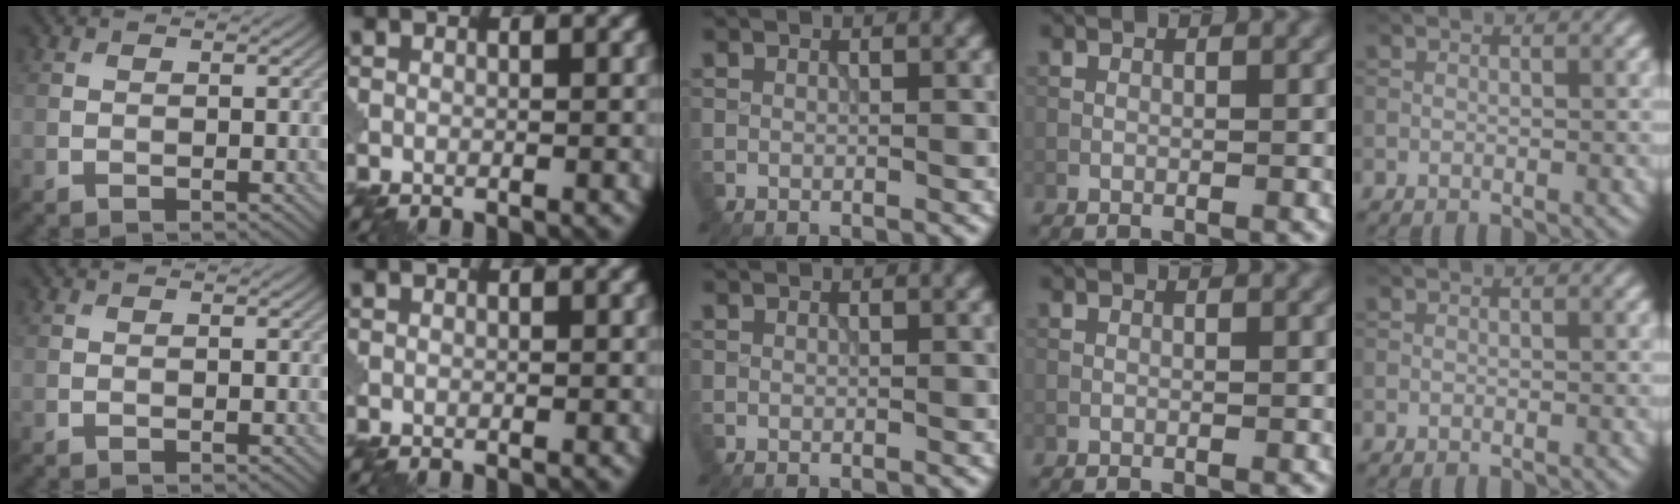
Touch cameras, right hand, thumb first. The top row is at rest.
{}